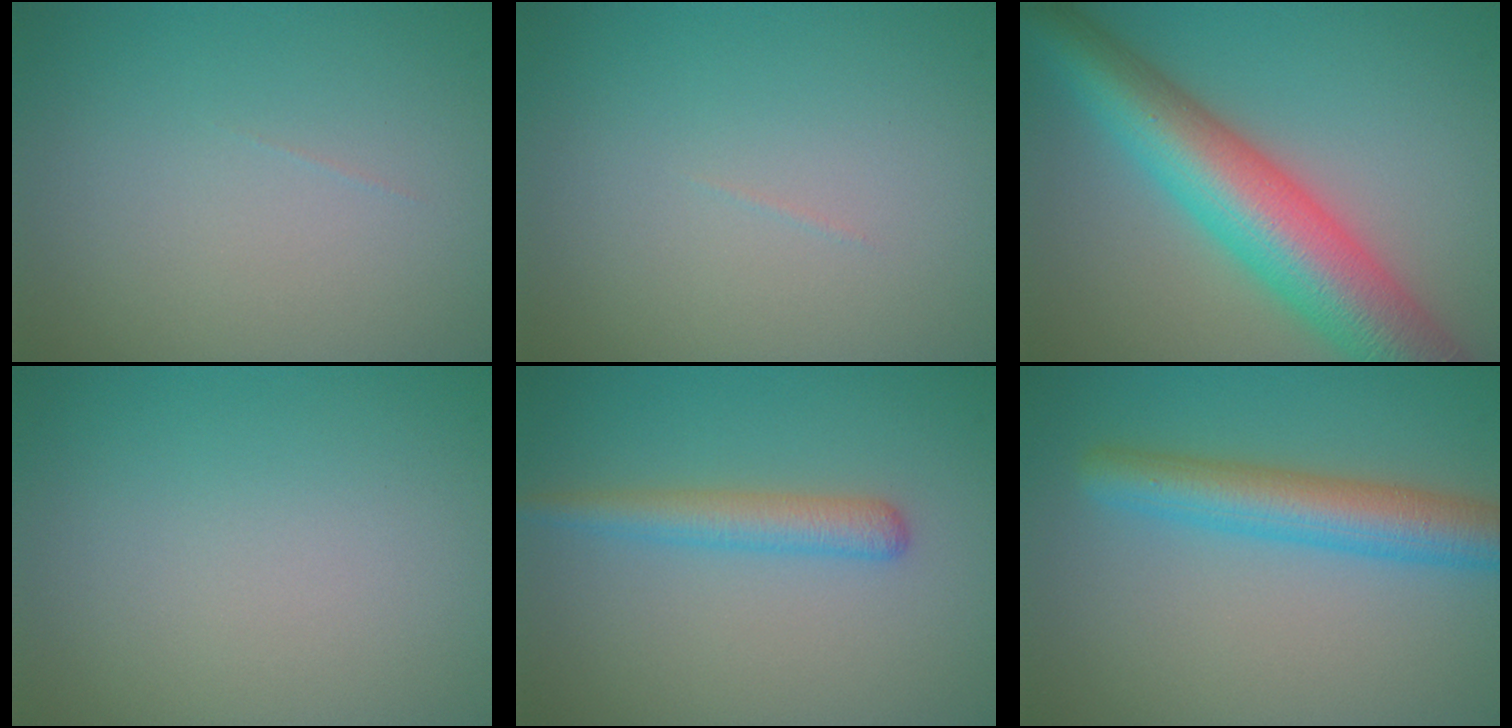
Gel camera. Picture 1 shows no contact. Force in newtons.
{"total": 0.0}
{"total": 10.6, "press": 10.6, "slide": 0.0}
{"total": 0.0}
{"total": 2.5, "press": 2.5, "slide": 0.1}
{"total": 5.4, "press": 5.4, "slide": 0.1}